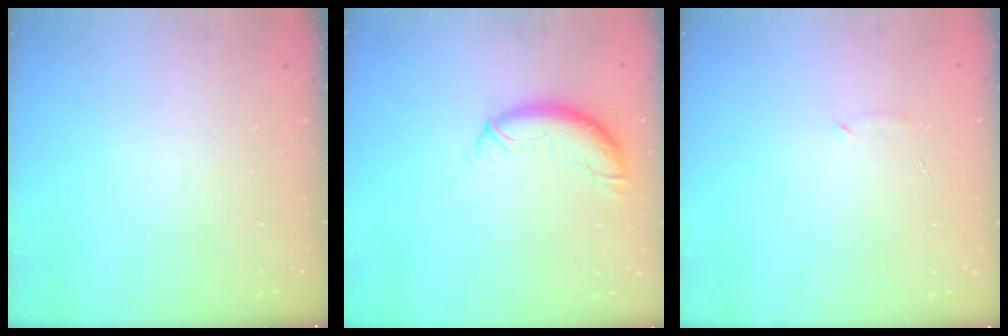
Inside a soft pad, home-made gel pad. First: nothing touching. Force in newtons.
{"total": 9.8, "press": 9.6, "slide": 1.9}
{"total": 5.0, "press": 4.9, "slide": 1.1}